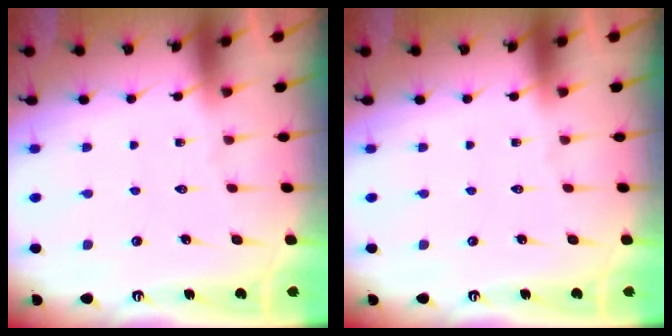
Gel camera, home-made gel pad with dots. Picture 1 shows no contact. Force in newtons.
{"total": 0.0}